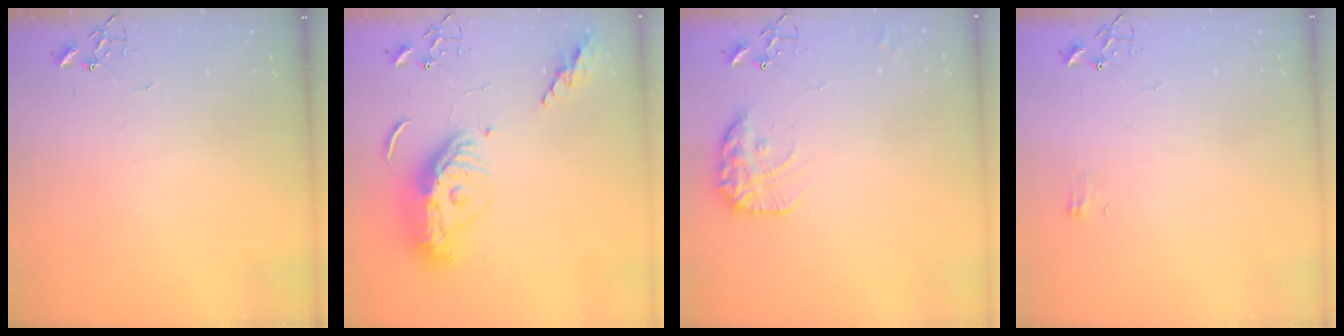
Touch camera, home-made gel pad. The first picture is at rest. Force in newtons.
{"total": 14.7, "press": 14.6, "slide": 1.6}
{"total": 14.0, "press": 14.0, "slide": 1.0}
{"total": 4.7, "press": 4.7, "slide": 0.5}